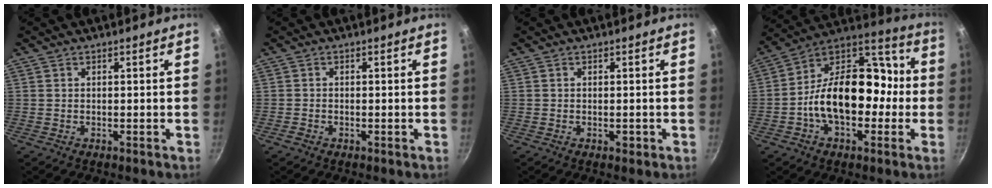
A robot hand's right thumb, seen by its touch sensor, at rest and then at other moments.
{"total": 1.1, "force": [-0.7, 0.7, 0.5], "torque": [-0.011, 0.003, -0.015]}
{"total": 1.2, "force": [-0.4, 0.7, 0.9], "torque": [-0.012, 0.002, -0.007]}
{"total": 20.8, "force": [-2.9, 13.7, 15.4], "torque": [-0.205, 0.067, -0.061]}